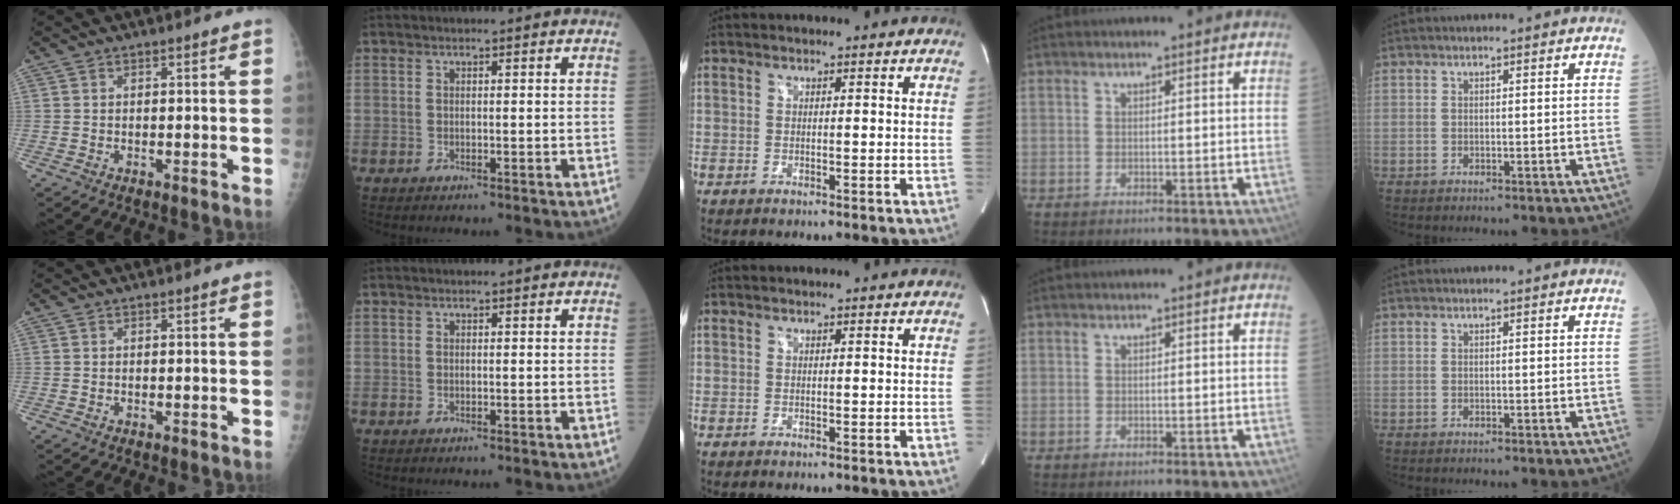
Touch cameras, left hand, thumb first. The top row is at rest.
{}